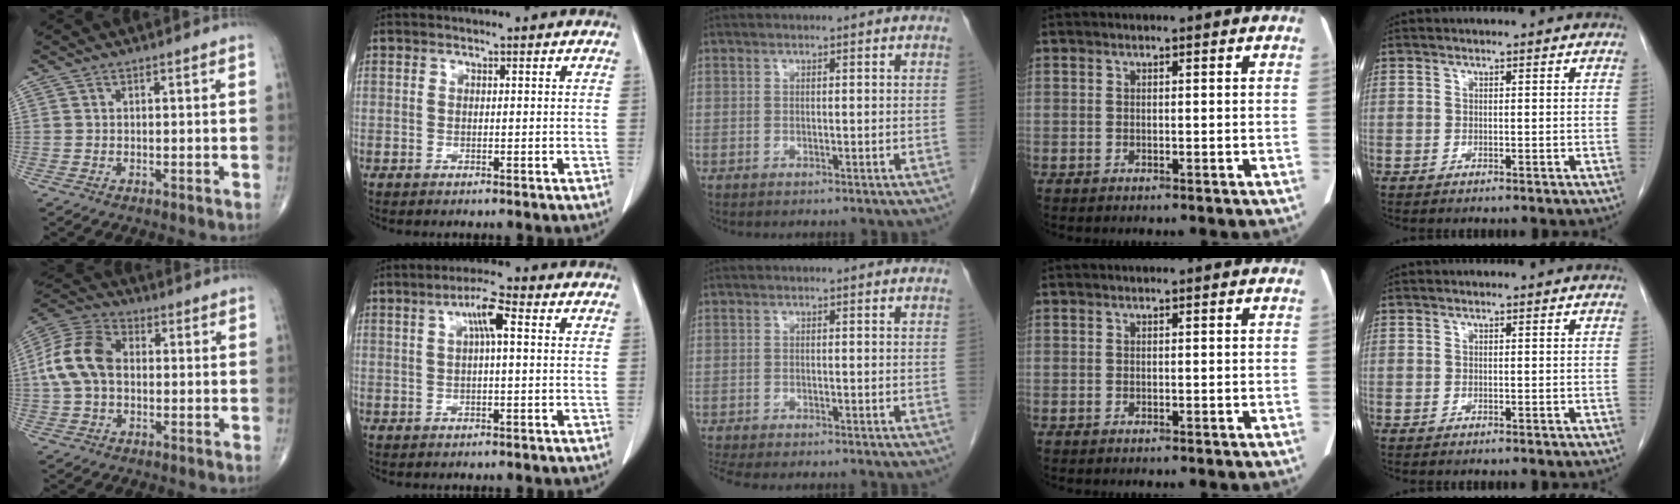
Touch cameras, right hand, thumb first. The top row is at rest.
{"thumb": {"total": 11.4, "force": [0.3, 7.8, 8.3], "torque": [-0.170, 0.032, -0.004]}, "index": {"total": 4.5, "force": [1.1, 0.5, 4.3], "torque": [-0.081, 0.013, 0.020]}, "middle": {"total": 7.6, "force": [-6.7, 1.6, 3.3], "torque": [-0.053, -0.006, -0.097]}}